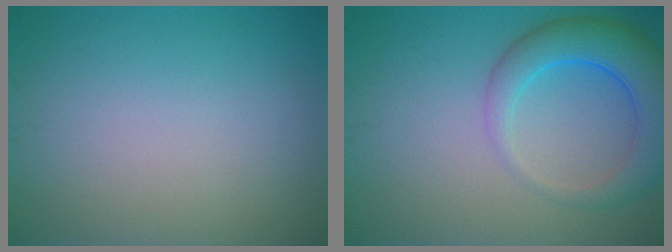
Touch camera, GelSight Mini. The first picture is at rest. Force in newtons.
{"total": 6.1, "press": 6.0, "slide": 0.3}